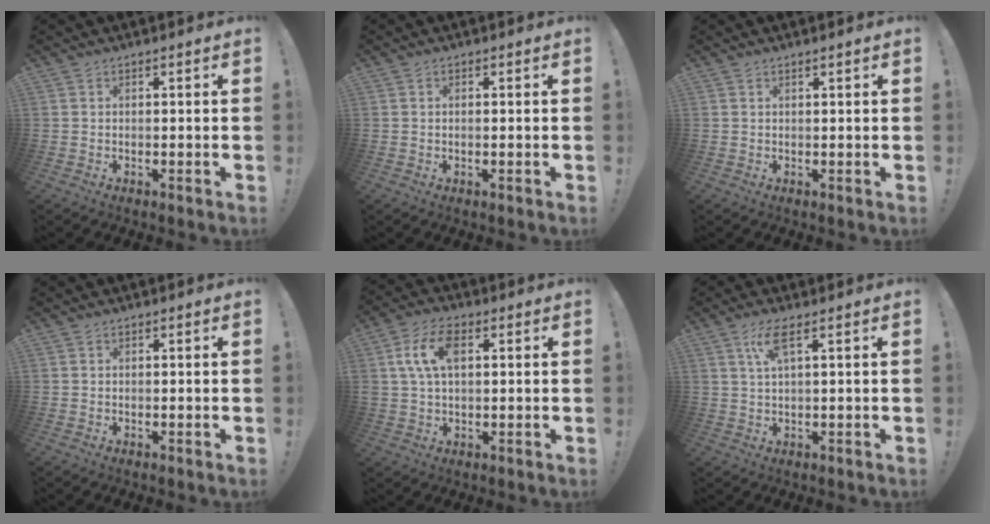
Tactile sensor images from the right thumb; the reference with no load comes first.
{"total": 0.7, "force": [-0.2, 0.2, 0.7], "torque": [-0.004, -0.003, -0.004]}
{"total": 0.9, "force": [0.7, -0.2, 0.5], "torque": [-0.005, -0.003, 0.012]}
{"total": 0.0}
{"total": 10.0, "force": [2.7, 5.9, 7.6], "torque": [-0.141, 0.008, 0.050]}
{"total": 5.6, "force": [2.4, 1.0, 4.9], "torque": [-0.093, 0.000, 0.040]}